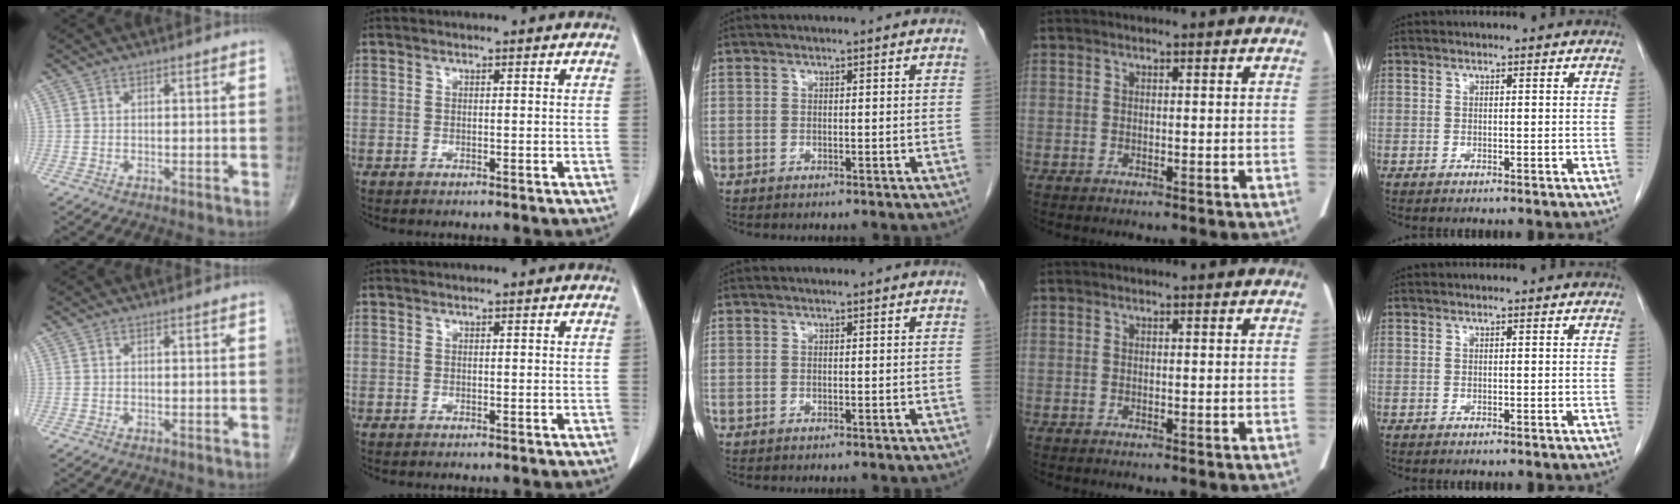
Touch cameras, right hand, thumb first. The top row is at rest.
{}